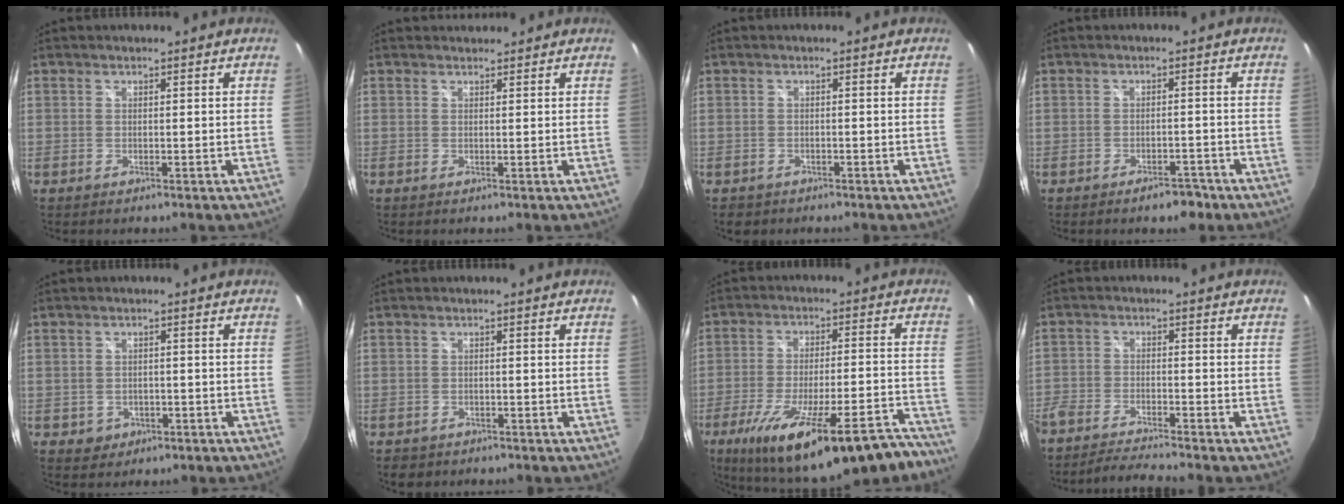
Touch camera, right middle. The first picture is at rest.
{"total": 1.2, "force": [1.2, 0.4, -0.1], "torque": [0.001, 0.005, 0.019]}
{"total": 2.0, "force": [-1.3, 1.4, 0.5], "torque": [-0.015, -0.005, -0.020]}
{"total": 3.7, "force": [-2.8, 1.6, 1.8], "torque": [-0.033, 0.003, -0.035]}
{"total": 3.7, "force": [-1.2, 3.3, 1.1], "torque": [-0.033, 0.001, -0.008]}
{"total": 2.6, "force": [-1.7, 1.8, 0.7], "torque": [-0.020, -0.007, -0.024]}
{"total": 27.2, "force": [-20.5, 6.1, 16.8], "torque": [-0.271, -0.046, -0.287]}
{"total": 7.4, "force": [-7.0, 0.3, 2.5], "torque": [-0.077, -0.016, -0.133]}